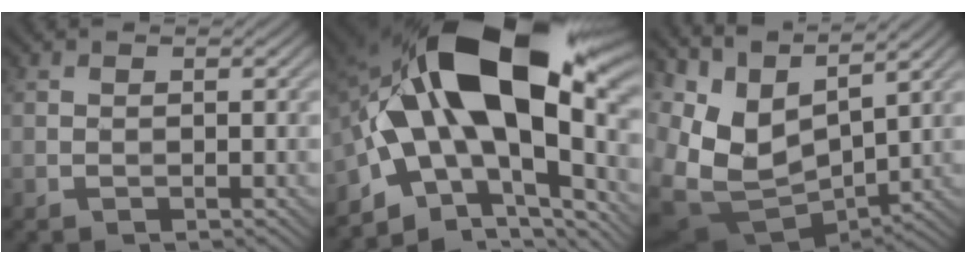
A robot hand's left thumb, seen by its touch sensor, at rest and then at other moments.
{"total": 19.4, "force": [0.8, 11.3, 15.7], "torque": [-0.292, -0.001, 0.015]}
{"total": 10.8, "force": [2.8, 6.5, 8.2], "torque": [-0.188, -0.009, 0.063]}